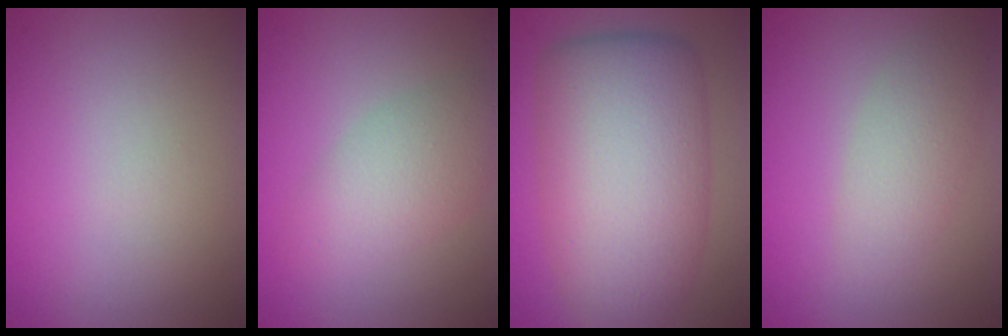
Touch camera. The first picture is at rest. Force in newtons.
{"total": 3.8, "press": 3.8, "slide": 0.2}
{"total": 11.4, "press": 11.4, "slide": 0.1}
{"total": 3.0, "press": 3.0, "slide": 0.1}